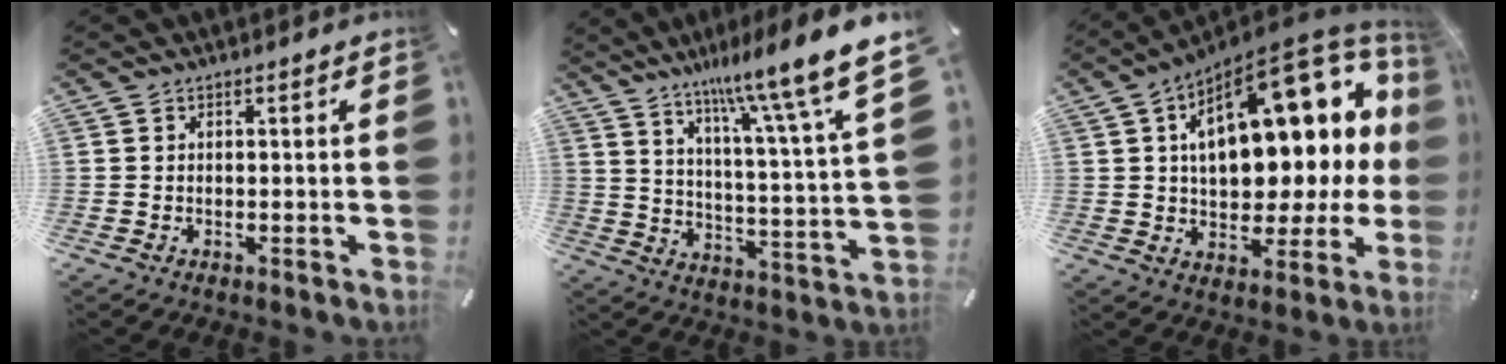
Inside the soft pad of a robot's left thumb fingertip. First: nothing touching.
{"total": 14.0, "force": [11.1, 1.5, 8.5], "torque": [-0.144, -0.081, 0.178]}
{"total": 24.3, "force": [7.5, 13.2, 19.0], "torque": [-0.254, -0.050, 0.130]}